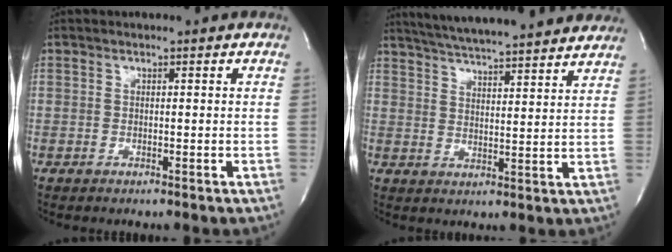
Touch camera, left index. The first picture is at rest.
{"total": 21.7, "force": [19.5, 1.8, 9.3], "torque": [-0.154, 0.011, 0.264]}